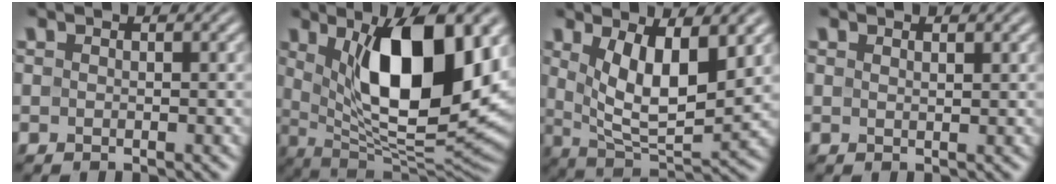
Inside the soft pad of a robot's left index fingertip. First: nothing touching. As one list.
[{"total": 13.1, "force": [3.5, 5.4, 11.5], "torque": [-0.168, -0.014, 0.062]}, {"total": 7.8, "force": [2.3, 3.1, 6.8], "torque": [-0.130, -0.017, 0.046]}, {"total": 0.8, "force": [0.6, 0.2, 0.5], "torque": [-0.005, 0.002, 0.010]}]